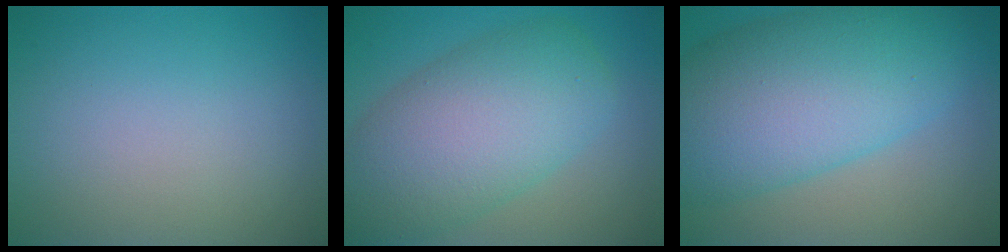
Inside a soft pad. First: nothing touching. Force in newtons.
{"total": 9.5, "press": 9.5, "slide": 0.1}
{"total": 12.2, "press": 12.2, "slide": 0.3}